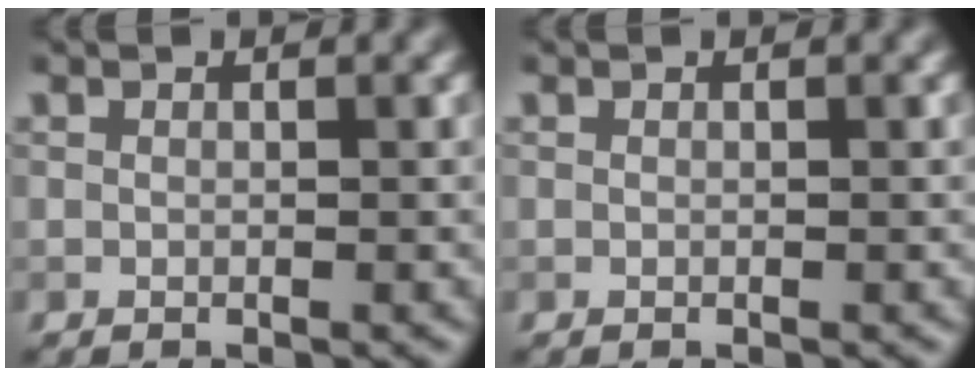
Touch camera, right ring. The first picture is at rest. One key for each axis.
{"total": 0.0}